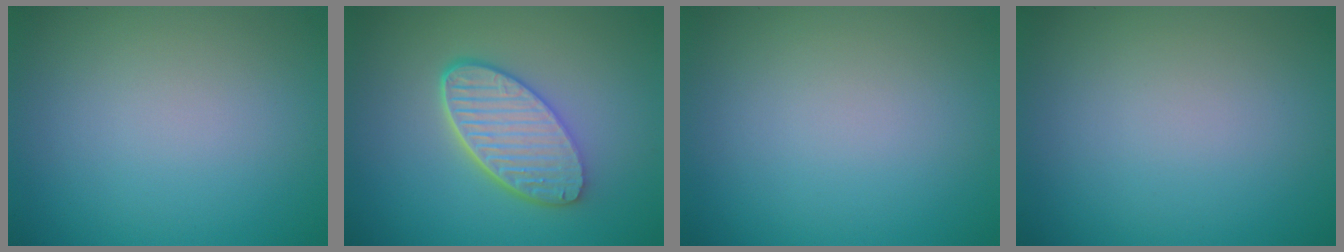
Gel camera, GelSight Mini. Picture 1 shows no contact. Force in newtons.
{"total": 5.8, "press": 4.5, "slide": 3.6}
{"total": 0.0}
{"total": 0.0}